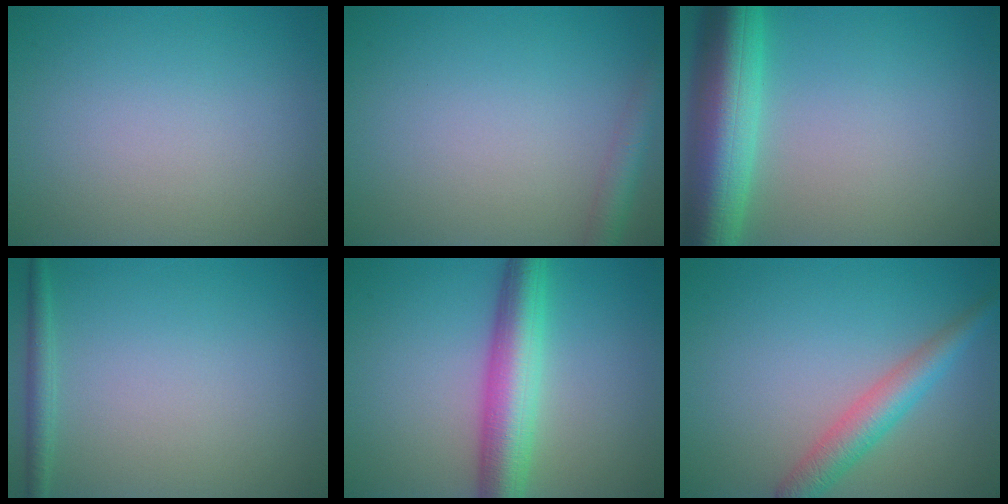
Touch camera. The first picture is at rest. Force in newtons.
{"total": 2.4, "press": 2.4, "slide": 0.1}
{"total": 9.2, "press": 9.2, "slide": 0.4}
{"total": 1.4, "press": 1.4, "slide": 0.1}
{"total": 6.5, "press": 6.5, "slide": 0.2}
{"total": 3.6, "press": 3.6, "slide": 0.1}